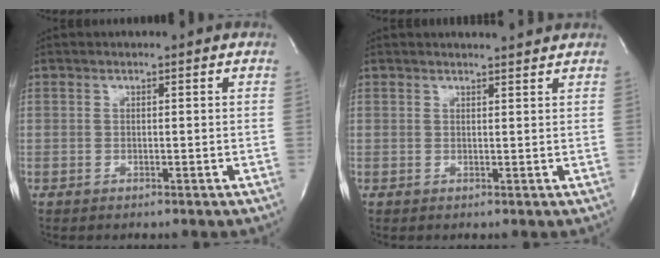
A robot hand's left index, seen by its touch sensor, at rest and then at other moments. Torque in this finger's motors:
{"motor_torque": [0.54, -0.81, -0.13, -0.01]}